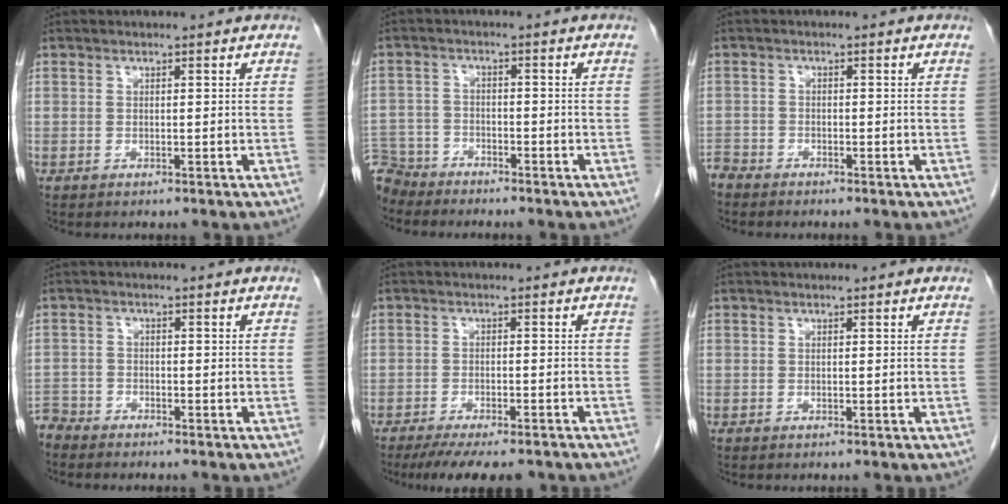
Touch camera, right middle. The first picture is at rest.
{"total": 6.7, "force": [-6.2, 2.6, -0.1], "torque": [-0.003, -0.002, -0.119]}
{"total": 2.5, "force": [-2.4, 0.7, 0.0], "torque": [-0.003, -0.004, -0.047]}
{"total": 3.4, "force": [-3.2, 0.9, -0.3], "torque": [0.006, -0.006, -0.064]}
{"total": 10.3, "force": [-8.5, 2.3, 5.3], "torque": [-0.072, -0.013, -0.122]}
{"total": 0.0}